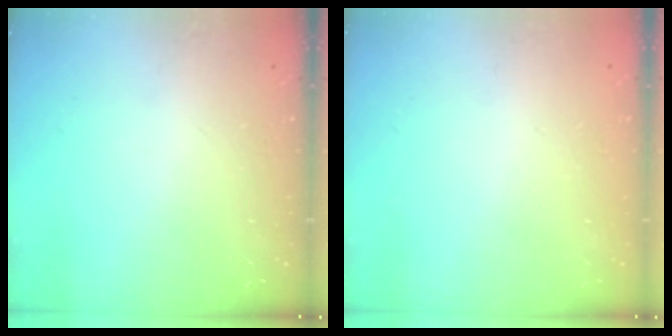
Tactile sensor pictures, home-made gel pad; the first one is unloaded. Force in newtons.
{"total": 2.0, "press": 2.0, "slide": 0.1}